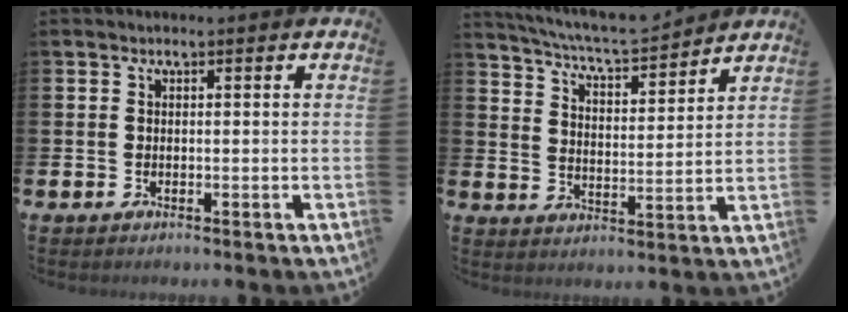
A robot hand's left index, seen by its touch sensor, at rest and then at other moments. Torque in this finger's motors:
{"motor_torque": [0.05, -0.53, 0.51, 0.17]}